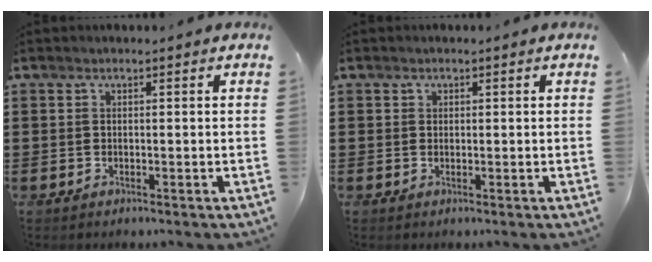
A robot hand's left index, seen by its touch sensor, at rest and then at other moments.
{"total": 0.6, "force": [0.4, 0.5, 0.1], "torque": [-0.004, 0.003, 0.008]}